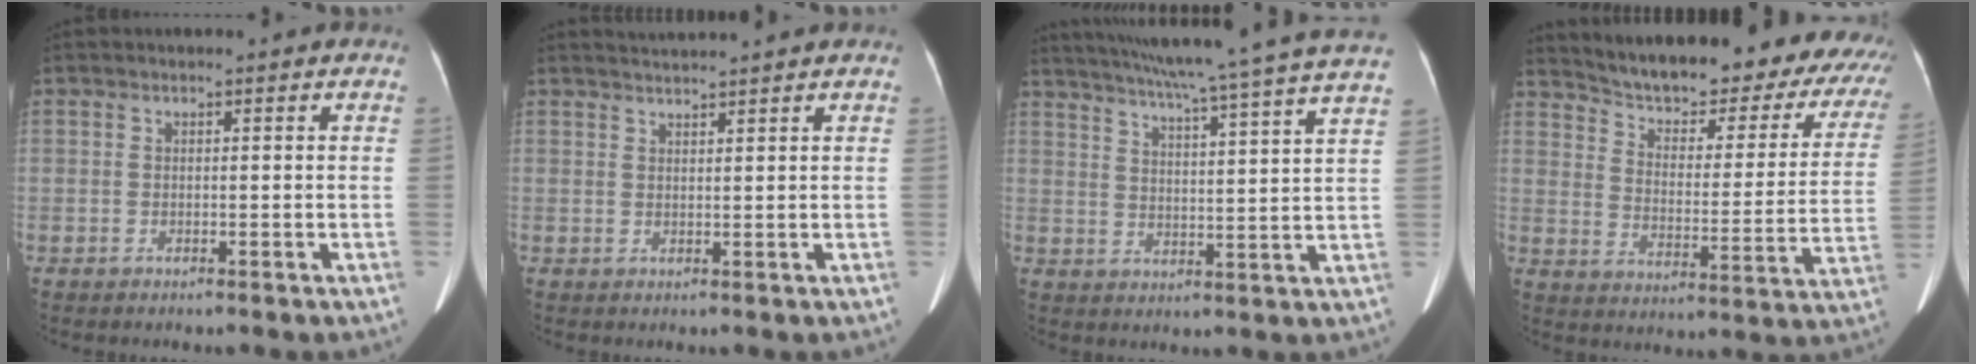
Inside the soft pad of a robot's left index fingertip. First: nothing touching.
{"total": 2.8, "force": [2.7, -0.6, 0.4], "torque": [-0.005, 0.016, 0.049]}
{"total": 24.5, "force": [21.3, -1.6, 12.0], "torque": [-0.203, -0.030, 0.276]}
{"total": 27.6, "force": [24.2, 7.5, 11.0], "torque": [-0.159, -0.048, 0.292]}